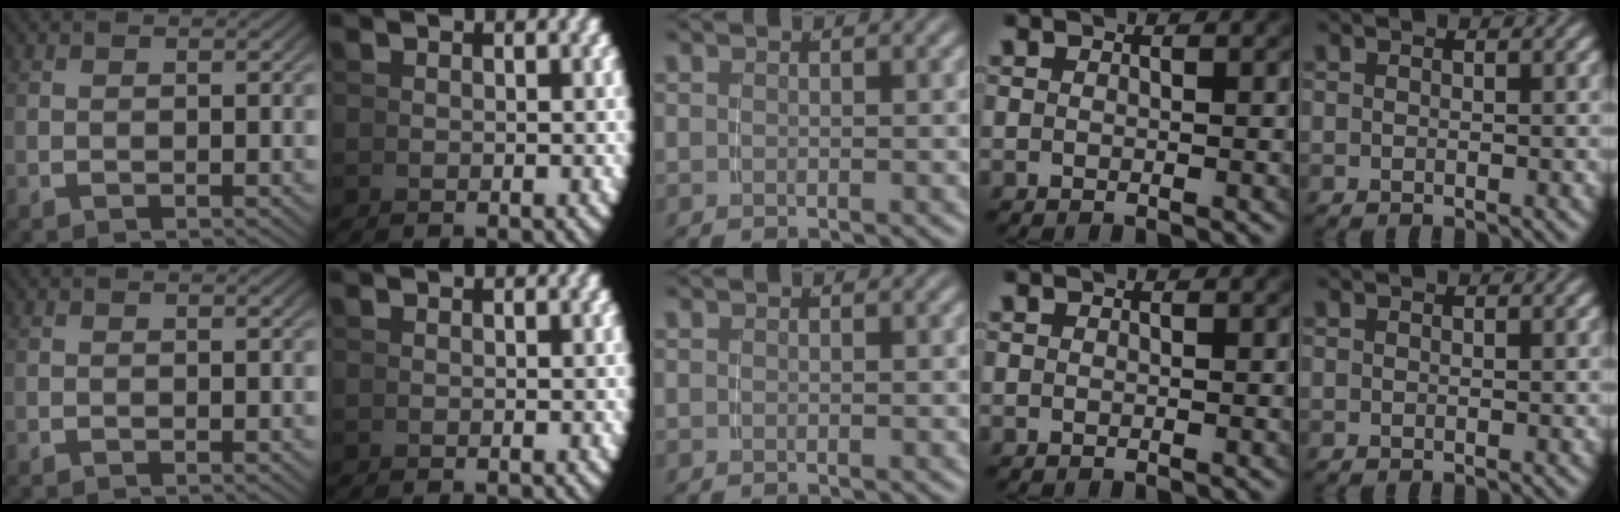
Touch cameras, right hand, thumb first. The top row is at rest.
{}